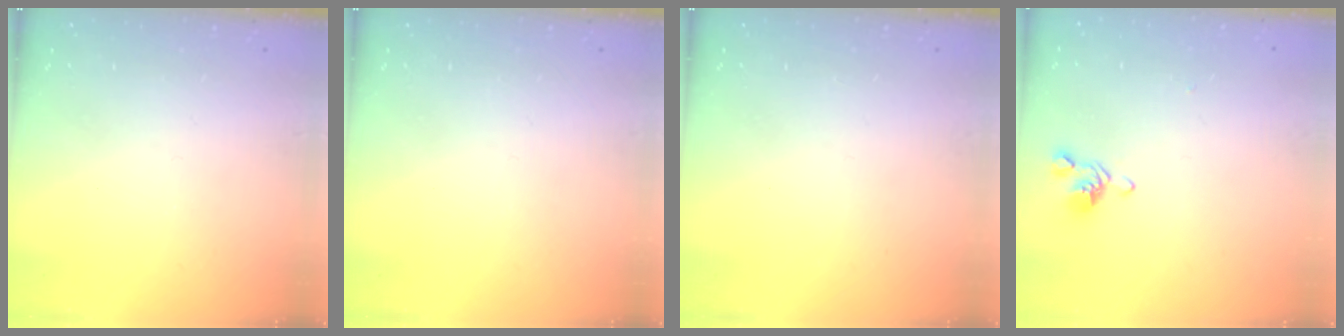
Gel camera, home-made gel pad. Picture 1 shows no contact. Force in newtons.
{"total": 0.0}
{"total": 0.0}
{"total": 0.0}